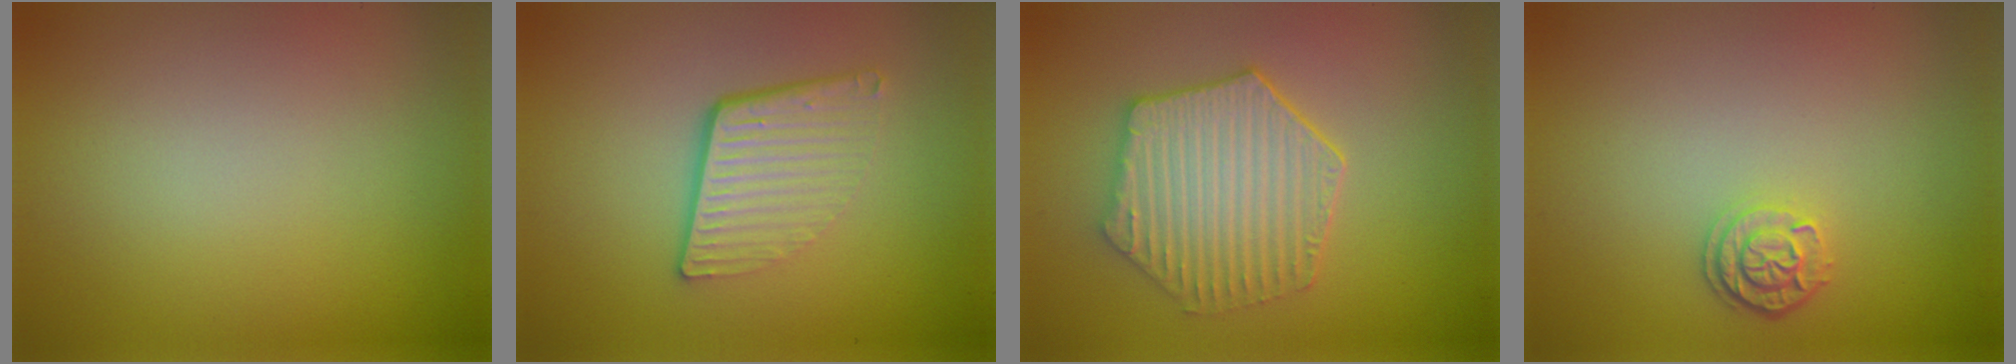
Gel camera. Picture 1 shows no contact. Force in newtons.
{"total": 4.4, "press": 2.8, "slide": 3.4}
{"total": 5.6, "press": 4.7, "slide": 3.0}
{"total": 2.2, "press": 1.9, "slide": 1.1}